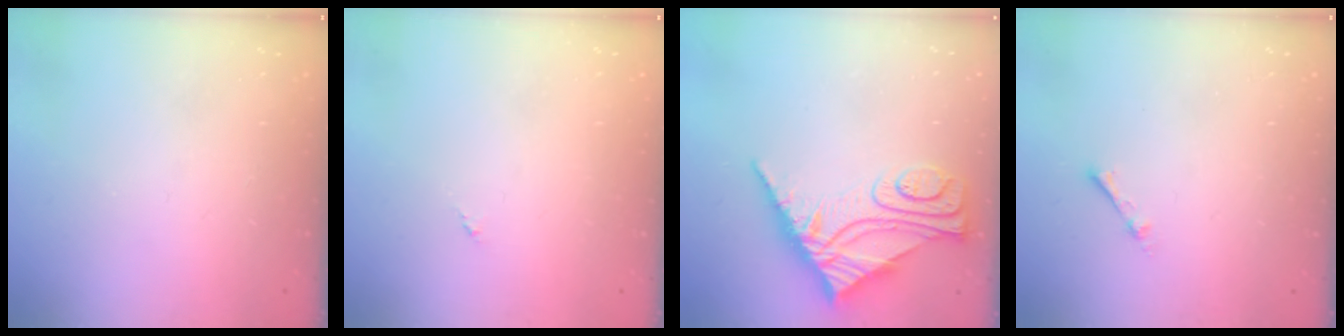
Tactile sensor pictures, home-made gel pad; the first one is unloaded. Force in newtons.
{"total": 0.0}
{"total": 11.3, "press": 11.2, "slide": 1.1}
{"total": 1.9, "press": 1.9, "slide": 0.3}